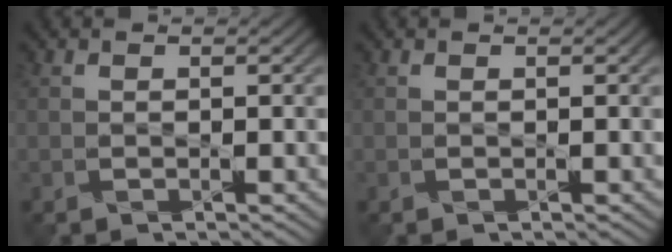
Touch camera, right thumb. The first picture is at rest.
{"total": 0.0}